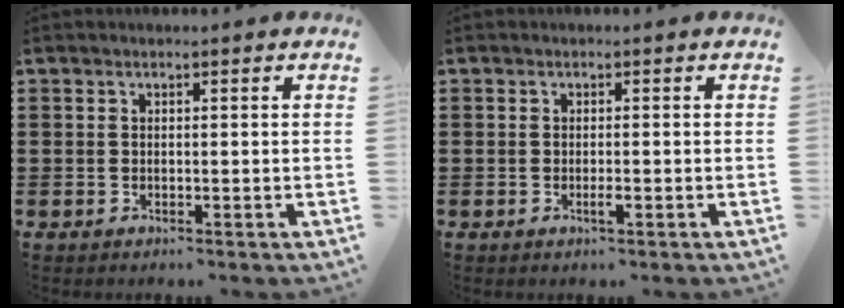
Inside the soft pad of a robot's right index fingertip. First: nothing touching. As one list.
[{"total": 1.4, "force": [-0.6, 0.1, 1.2], "torque": [-0.030, -0.006, -0.013]}]